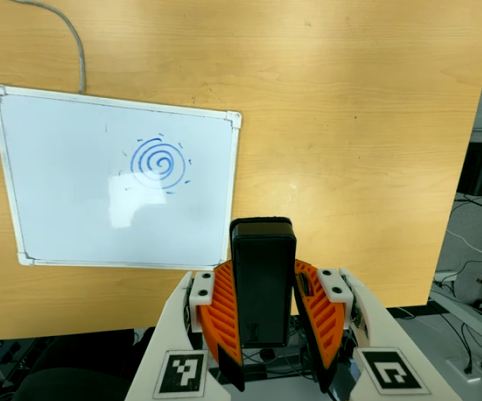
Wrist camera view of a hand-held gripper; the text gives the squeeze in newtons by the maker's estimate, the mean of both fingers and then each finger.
{"total": 6.8, "left": 5.7, "right": 8.0}